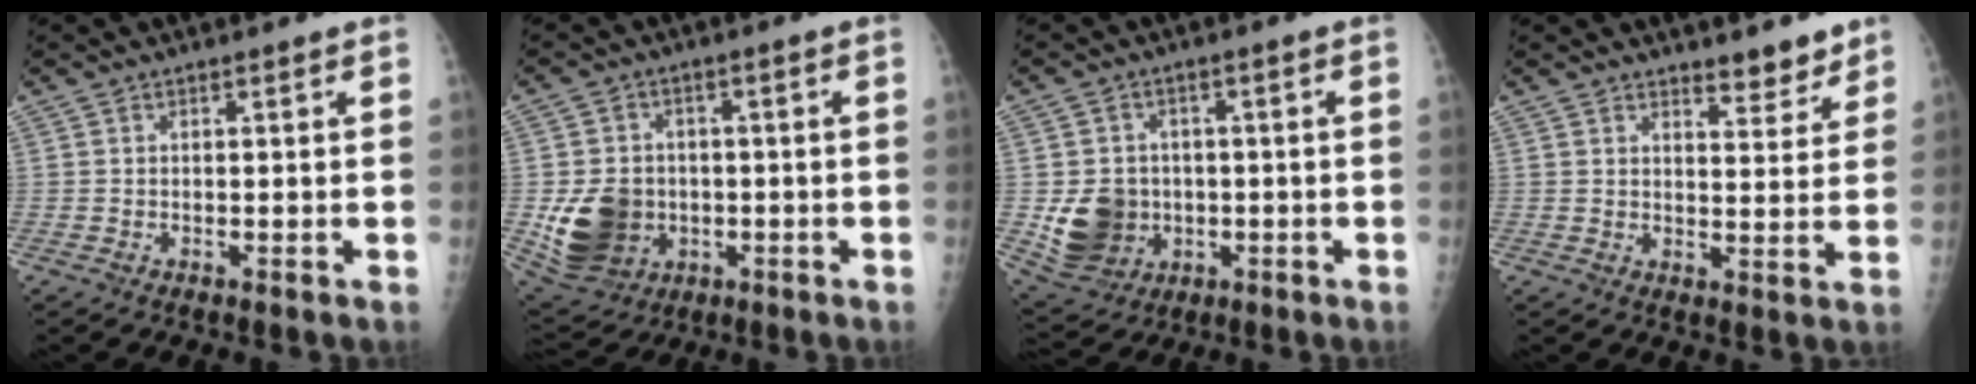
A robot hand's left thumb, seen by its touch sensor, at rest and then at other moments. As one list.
[{"total": 12.0, "force": [-1.8, 10.1, 6.3], "torque": [-0.096, -0.001, -0.015]}, {"total": 10.1, "force": [-1.1, 8.9, 4.6], "torque": [-0.053, 0.000, -0.003]}, {"total": 4.7, "force": [4.0, 1.7, 1.9], "torque": [-0.003, -0.031, 0.057]}]